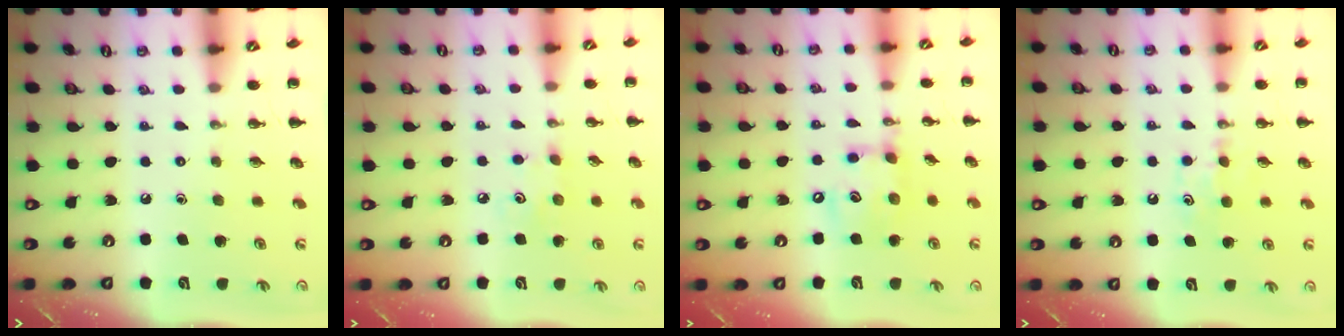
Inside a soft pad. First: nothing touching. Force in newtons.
{"total": 3.4, "press": 3.3, "slide": 0.9}
{"total": 11.1, "press": 11.0, "slide": 1.3}
{"total": 4.6, "press": 4.4, "slide": 1.3}